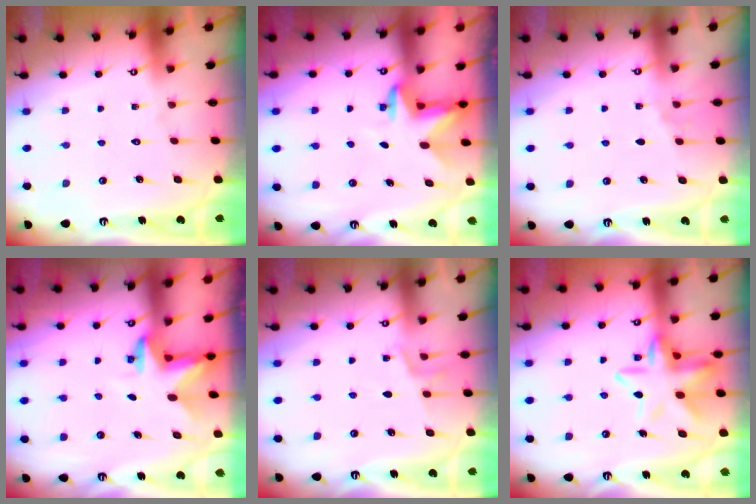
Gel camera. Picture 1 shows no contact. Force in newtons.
{"total": 3.3, "press": 3.2, "slide": 0.7}
{"total": 2.5, "press": 2.0, "slide": 1.6}
{"total": 2.9, "press": 2.9, "slide": 0.2}
{"total": 4.8, "press": 4.6, "slide": 1.4}
{"total": 13.2, "press": 13.1, "slide": 1.3}